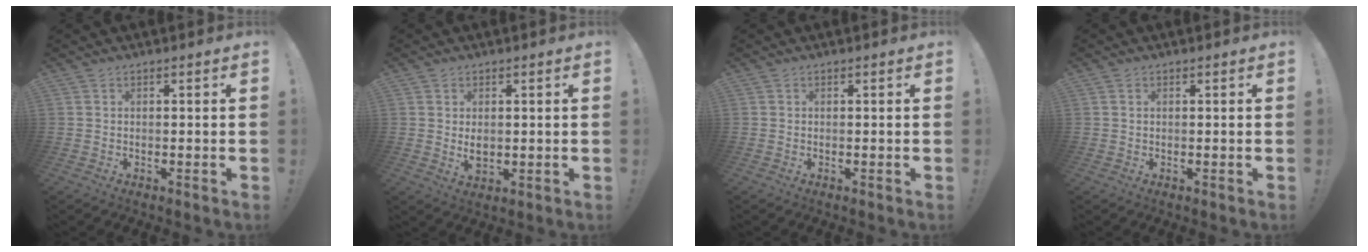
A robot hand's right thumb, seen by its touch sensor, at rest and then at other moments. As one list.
[{"total": 3.5, "force": [0.5, 2.5, 2.4], "torque": [-0.028, -0.003, 0.009]}, {"total": 0.0}, {"total": 0.6, "force": [0.3, 0.4, 0.3], "torque": [-0.011, 0.005, 0.006]}]